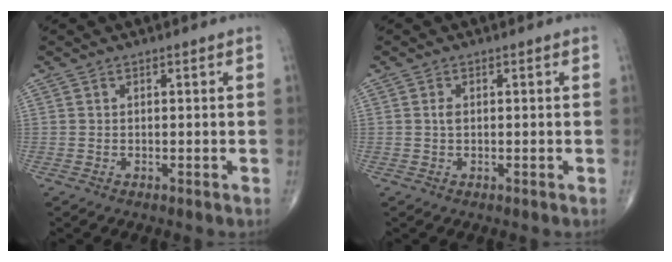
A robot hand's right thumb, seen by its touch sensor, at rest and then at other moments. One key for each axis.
{"total": 1.1, "fx": 0.1, "fy": 0.7, "fz": 0.9, "tx": -0.017, "ty": 0.001, "tz": 0.000}